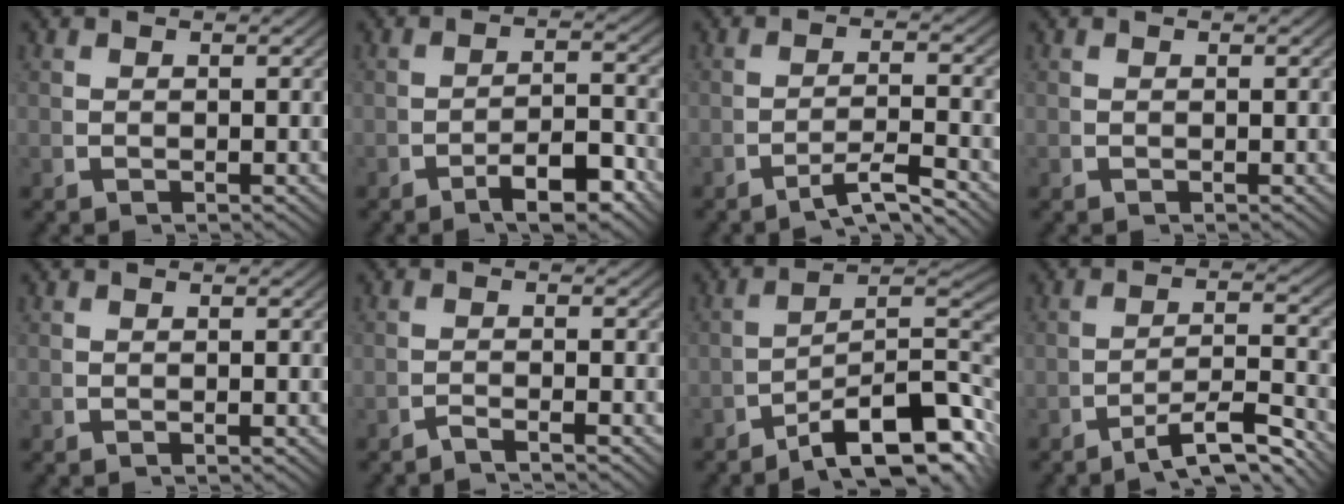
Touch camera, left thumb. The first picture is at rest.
{"total": 4.6, "force": [-2.3, 1.6, 3.7], "torque": [-0.047, -0.011, -0.034]}
{"total": 3.1, "force": [-2.2, 0.6, 2.2], "torque": [-0.039, -0.005, -0.037]}
{"total": 0.0}
{"total": 0.0}
{"total": 1.9, "force": [-1.8, -0.2, 0.5], "torque": [-0.007, 0.000, -0.037]}
{"total": 12.5, "force": [-4.8, 7.0, 9.2], "torque": [-0.141, -0.044, -0.059]}
{"total": 5.7, "force": [-3.2, 2.3, 4.2], "torque": [-0.071, -0.019, -0.044]}